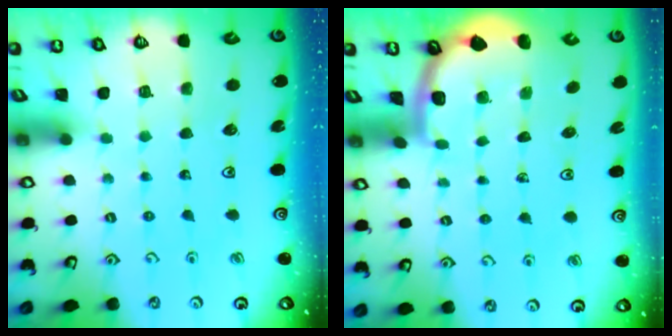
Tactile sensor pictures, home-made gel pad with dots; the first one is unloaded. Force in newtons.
{"total": 1.9, "press": 1.9, "slide": 0.0}